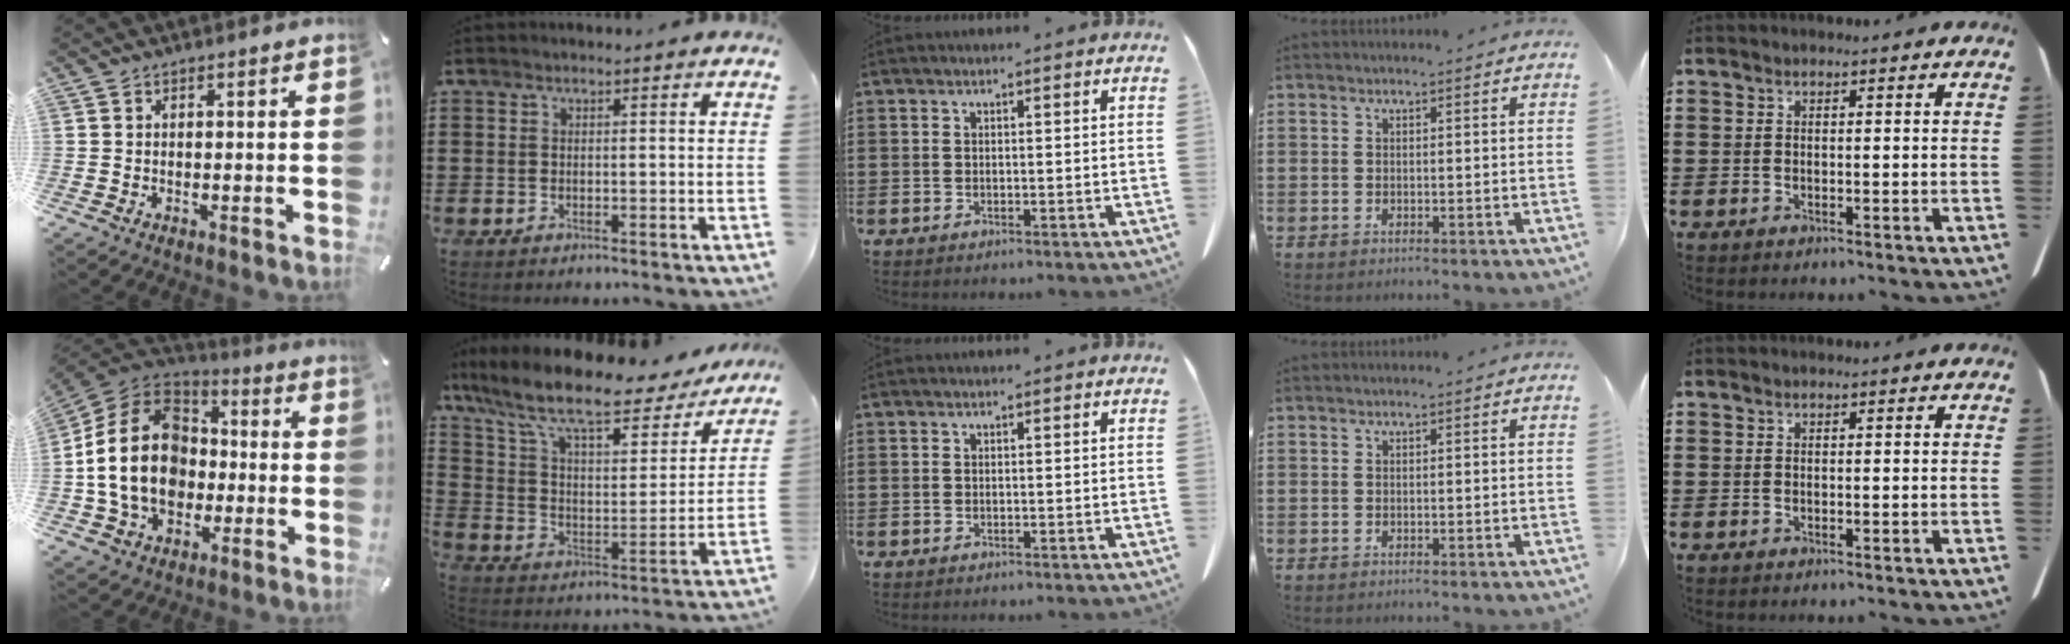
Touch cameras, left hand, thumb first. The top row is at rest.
{"thumb": {"total": 19.0, "force": [-3.0, 15.1, 11.1], "torque": [-0.252, 0.020, -0.058]}, "index": {"total": 11.7, "force": [9.2, 2.4, 6.9], "torque": [-0.161, -0.053, 0.153]}}